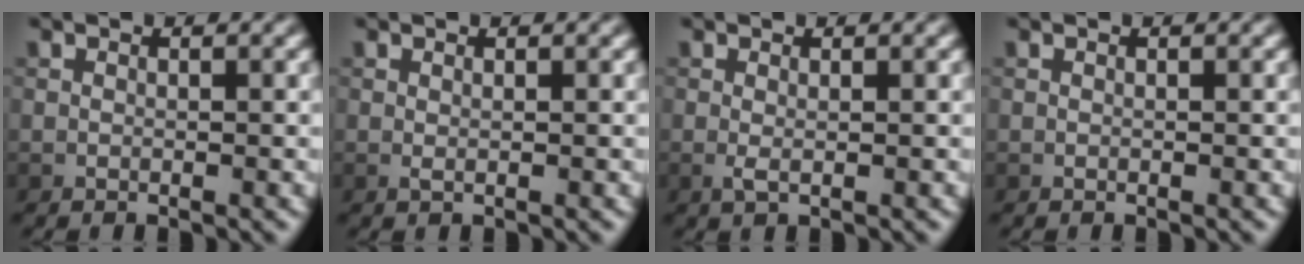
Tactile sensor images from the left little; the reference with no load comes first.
{"total": 0.0}
{"total": 0.7, "force": [0.1, 0.1, 0.7], "torque": [-0.018, -0.002, 0.001]}
{"total": 0.0}